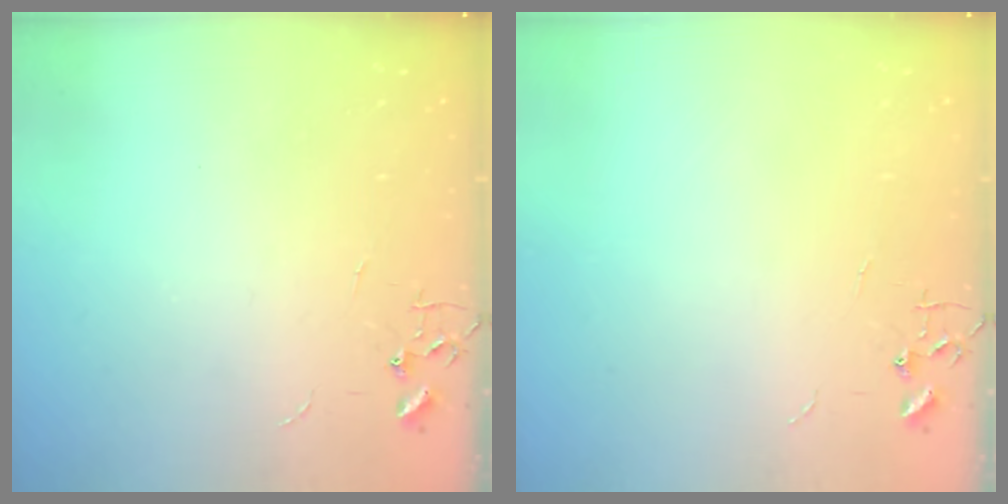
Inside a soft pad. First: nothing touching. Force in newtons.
{"total": 0.0}